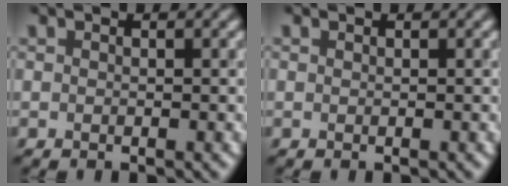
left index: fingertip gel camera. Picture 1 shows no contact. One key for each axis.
{"total": 0.0}